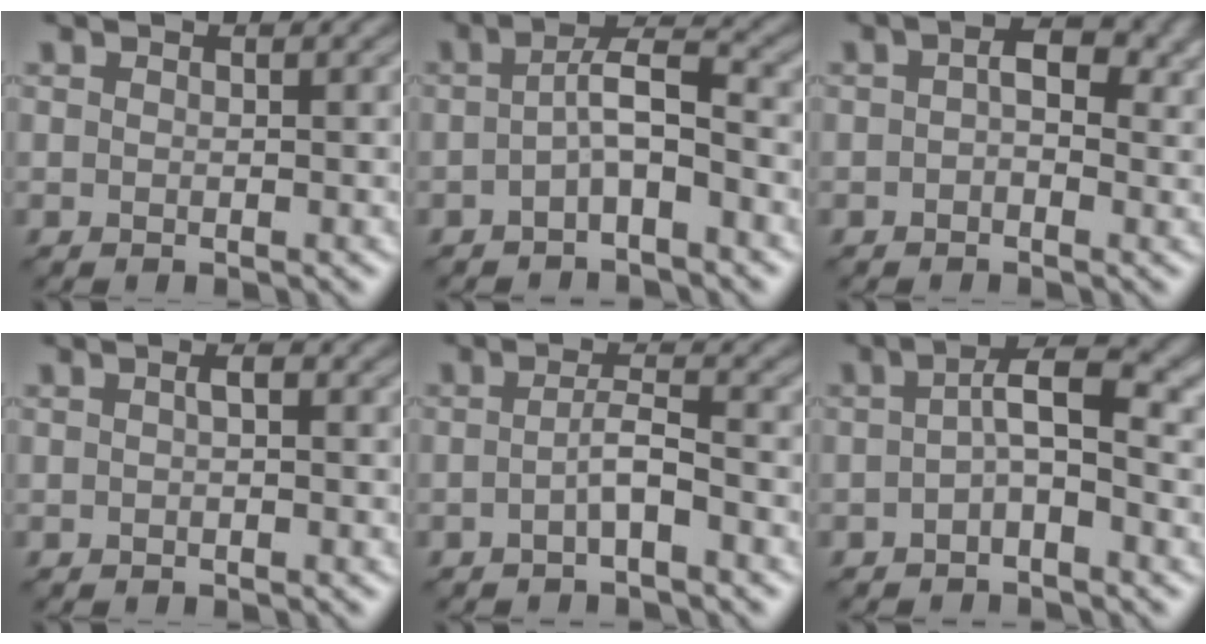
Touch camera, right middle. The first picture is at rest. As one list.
[{"total": 3.2, "force": [-0.9, 0.7, 3.0], "torque": [-0.051, 0.014, -0.023]}, {"total": 3.5, "force": [0.5, 1.9, 2.9], "torque": [-0.040, 0.005, 0.001]}, {"total": 0.9, "force": [0.0, 0.1, 0.9], "torque": [-0.017, 0.002, 0.001]}, {"total": 2.2, "force": [-0.9, 0.3, 2.0], "torque": [-0.037, 0.008, -0.020]}, {"total": 3.4, "force": [-0.3, 0.8, 3.3], "torque": [-0.055, 0.013, -0.010]}]